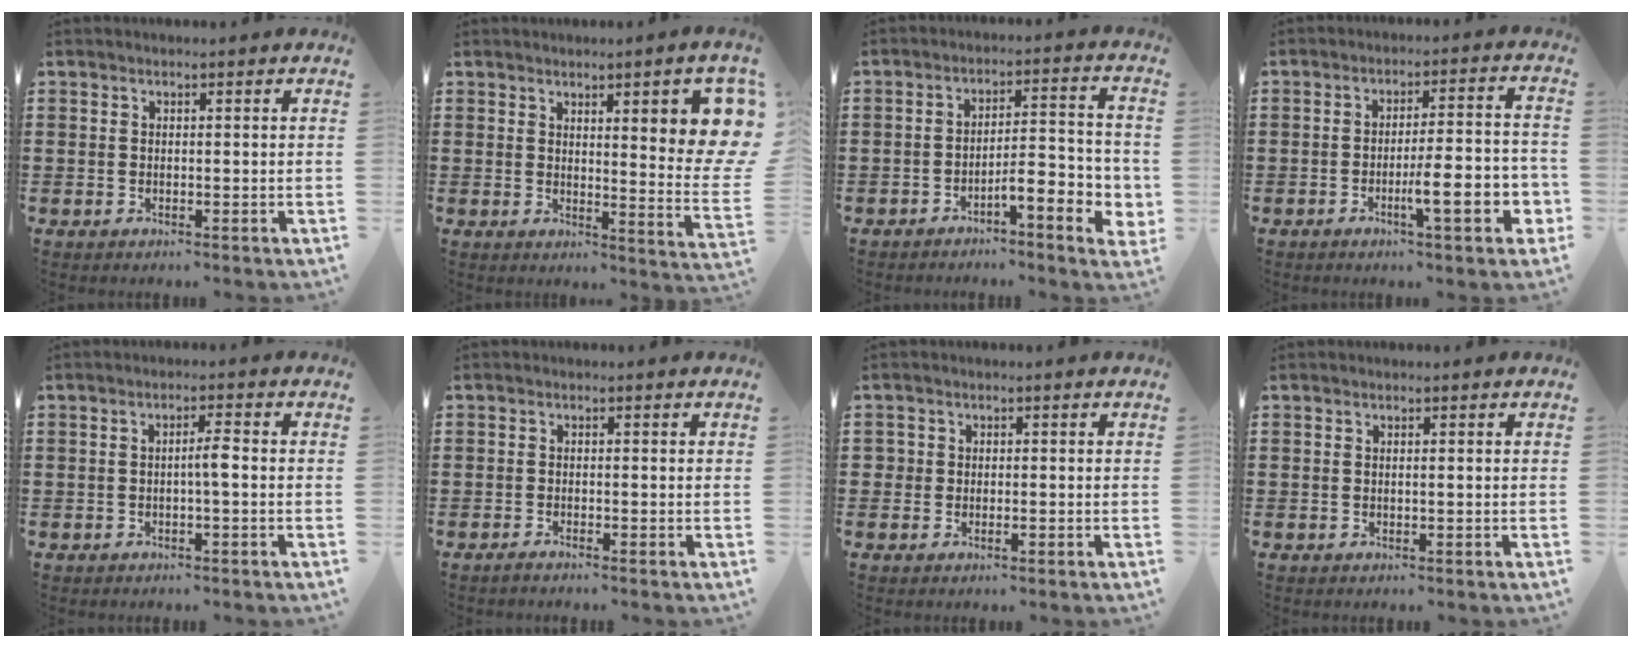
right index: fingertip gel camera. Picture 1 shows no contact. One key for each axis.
{"total": 8.5, "fx": 4.0, "fy": 1.4, "fz": 7.4, "tx": -0.115, "ty": -0.021, "tz": 0.067}
{"total": 6.5, "fx": -3.1, "fy": 1.5, "fz": 5.5, "tx": -0.075, "ty": -0.016, "tz": -0.057}
{"total": 9.4, "fx": -3.3, "fy": 1.8, "fz": 8.6, "tx": -0.129, "ty": -0.004, "tz": -0.054}
{"total": 2.4, "fx": -0.5, "fy": 0.1, "fz": 2.4, "tx": -0.043, "ty": 0.001, "tz": -0.011}
{"total": 0.9, "fx": -0.7, "fy": -0.1, "fz": 0.5, "tx": -0.008, "ty": -0.003, "tz": -0.014}
{"total": 1.2, "fx": -0.2, "fy": 1.0, "fz": 0.5, "tx": -0.013, "ty": 0.003, "tz": -0.005}
{"total": 0.0}